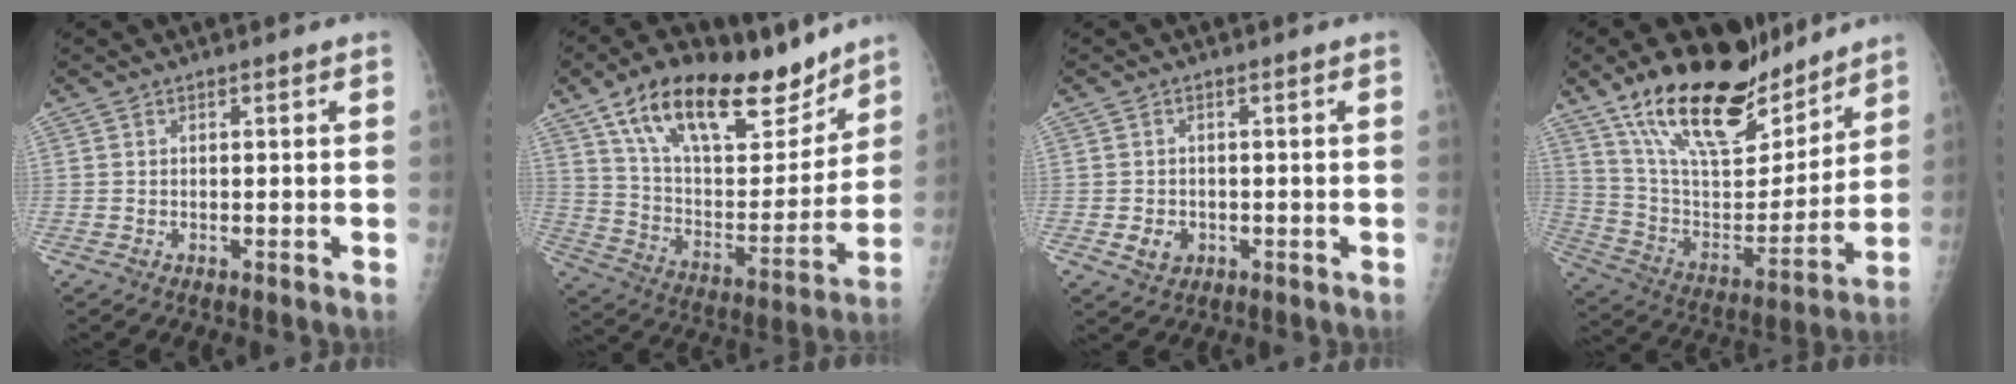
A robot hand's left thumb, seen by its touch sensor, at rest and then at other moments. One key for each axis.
{"total": 25.0, "fx": 16.7, "fy": 10.6, "fz": 15.3, "tx": -0.211, "ty": -0.051, "tz": 0.281}
{"total": 3.2, "fx": -0.7, "fy": 2.8, "fz": 1.5, "tx": -0.014, "ty": 0.001, "tz": -0.003}
{"total": 24.9, "fx": 17.9, "fy": 9.9, "fz": 14.3, "tx": -0.202, "ty": -0.079, "tz": 0.311}